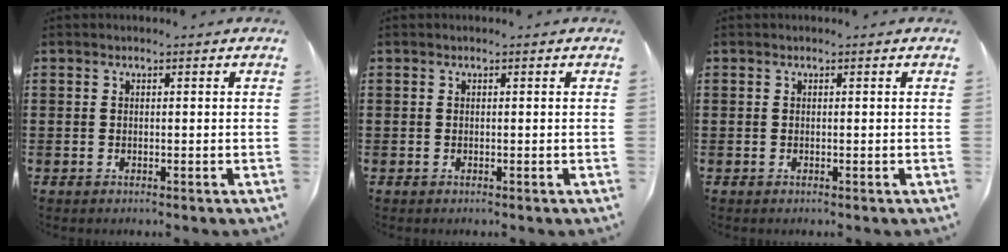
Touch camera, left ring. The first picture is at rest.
{"total": 0.0}
{"total": 0.0}